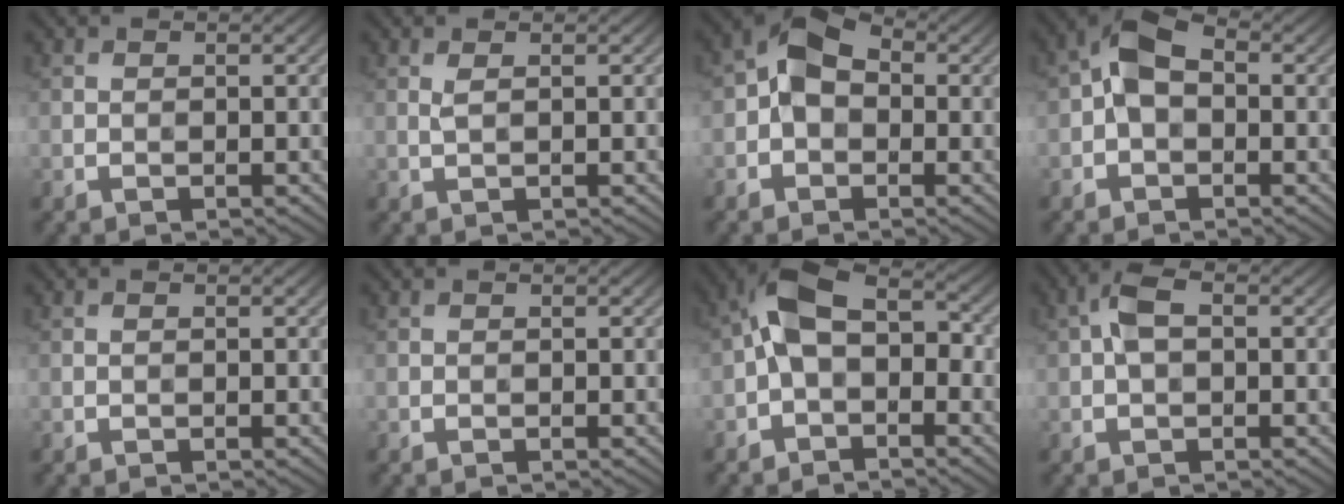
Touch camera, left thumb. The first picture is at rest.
{"total": 1.0, "force": [0.4, 0.2, 0.9], "torque": [-0.024, 0.002, 0.009]}
{"total": 6.0, "force": [-0.3, 4.4, 4.2], "torque": [-0.075, 0.014, -0.019]}
{"total": 5.6, "force": [-0.2, 3.7, 4.2], "torque": [-0.083, 0.013, -0.016]}
{"total": 0.0}
{"total": 0.0}
{"total": 7.0, "force": [-1.3, 4.3, 5.3], "torque": [-0.099, 0.017, -0.035]}
{"total": 4.1, "force": [0.5, 2.3, 3.3], "torque": [-0.074, 0.011, 0.003]}